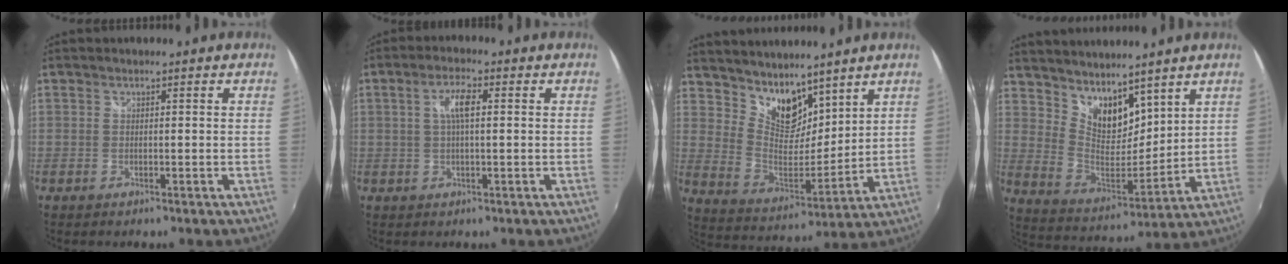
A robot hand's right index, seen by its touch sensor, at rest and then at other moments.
{"total": 4.4, "force": [0.8, 1.1, 4.2], "torque": [-0.080, 0.007, 0.016]}
{"total": 11.6, "force": [9.1, 5.6, 4.5], "torque": [-0.080, -0.002, 0.177]}
{"total": 12.2, "force": [9.4, 5.8, 5.2], "torque": [-0.092, 0.000, 0.185]}